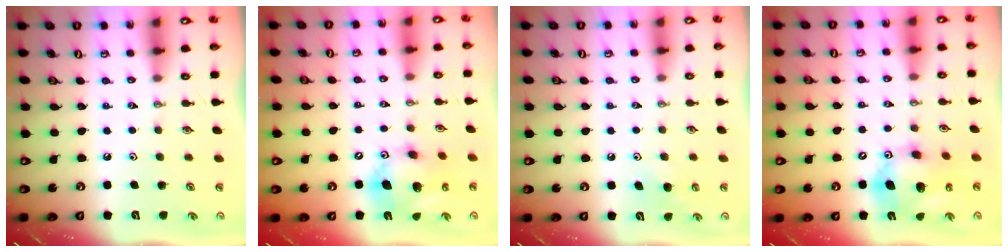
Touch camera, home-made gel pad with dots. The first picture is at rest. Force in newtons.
{"total": 14.2, "press": 13.9, "slide": 2.9}
{"total": 6.7, "press": 6.7, "slide": 0.5}
{"total": 14.0, "press": 13.8, "slide": 2.5}